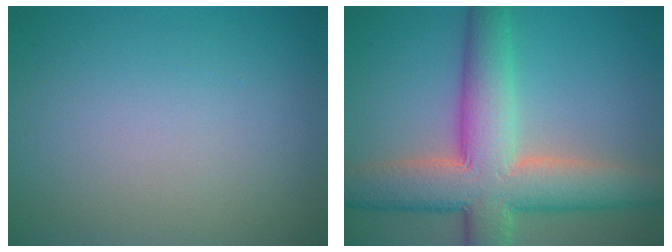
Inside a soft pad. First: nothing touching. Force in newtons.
{"total": 10.3, "press": 10.2, "slide": 0.6}